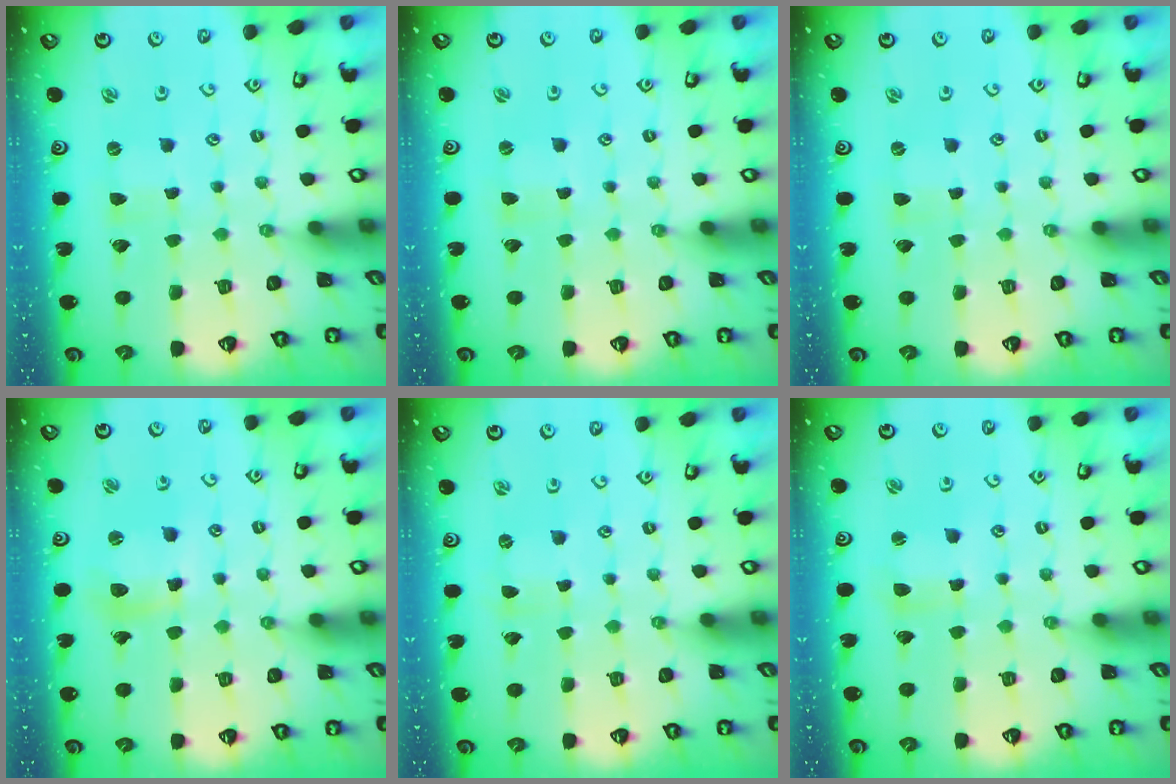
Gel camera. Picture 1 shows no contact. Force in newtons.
{"total": 0.0}
{"total": 0.0}
{"total": 8.8, "press": 8.8, "slide": 1.0}
{"total": 0.0}
{"total": 3.3, "press": 3.3, "slide": 0.3}